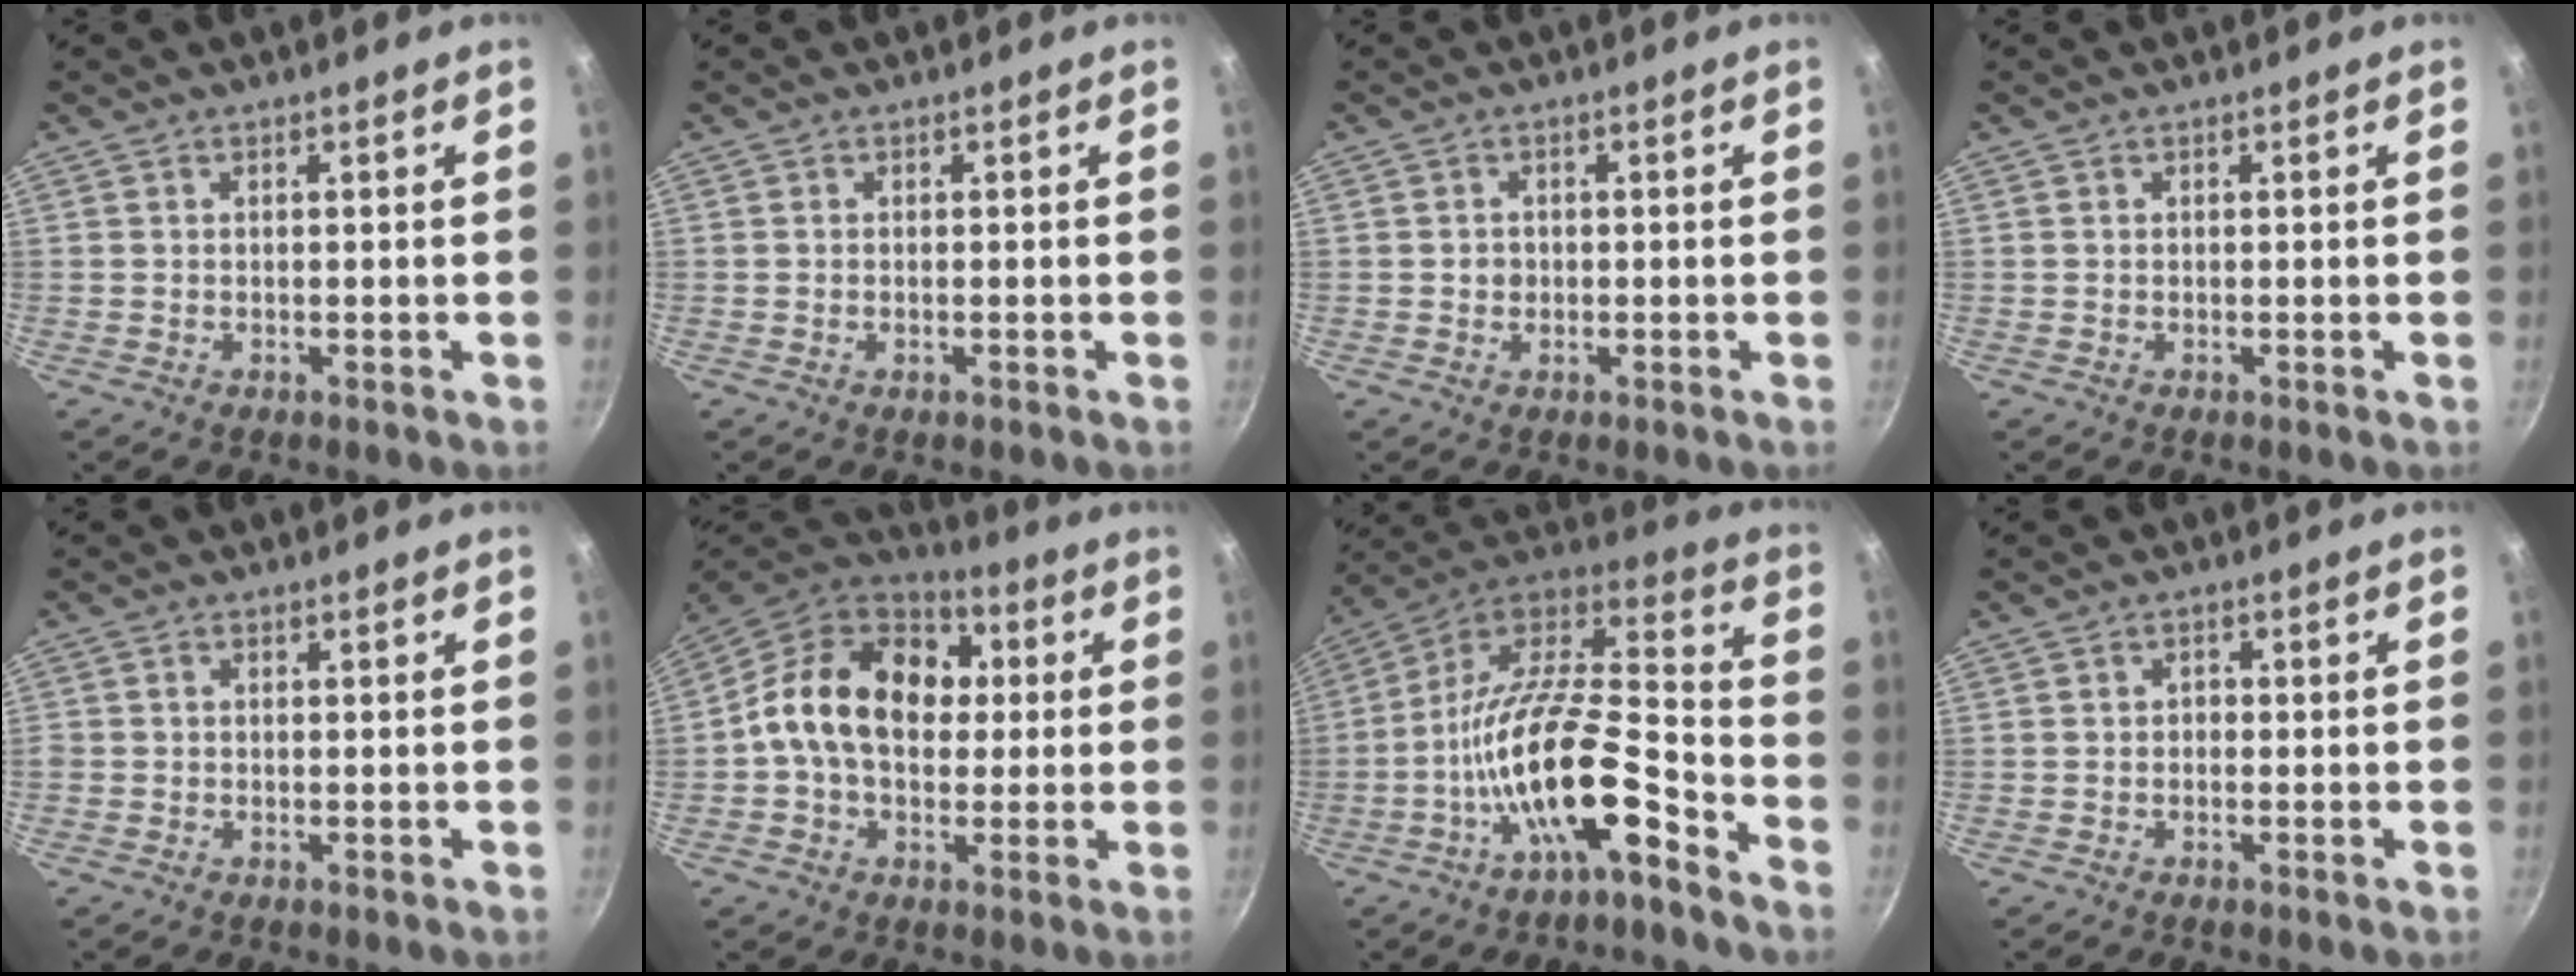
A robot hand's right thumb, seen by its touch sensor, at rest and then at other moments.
{"total": 0.6, "force": [-0.2, 0.2, 0.5], "torque": [-0.012, 0.002, -0.005]}
{"total": 1.6, "force": [-0.2, 1.4, 0.7], "torque": [-0.007, 0.003, -0.005]}
{"total": 0.0}
{"total": 1.0, "force": [-0.2, 0.9, 0.3], "torque": [-0.004, 0.003, -0.005]}
{"total": 18.6, "force": [2.0, 13.6, 12.5], "torque": [-0.174, 0.028, 0.014]}
{"total": 19.9, "force": [-9.4, 6.5, 16.3], "torque": [-0.276, 0.066, -0.181]}
{"total": 1.1, "force": [-0.4, 1.0, 0.4], "torque": [-0.004, 0.004, -0.009]}